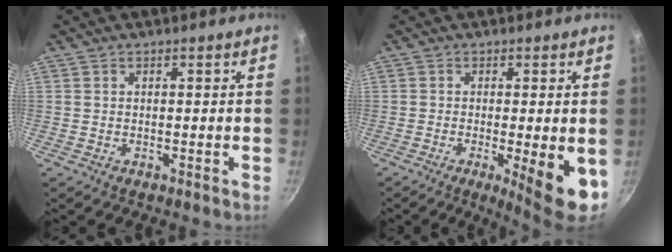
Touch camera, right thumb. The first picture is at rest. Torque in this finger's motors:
{"motor_torque": [-0.12, 0.48, 0.71, -0.08, 0.05]}